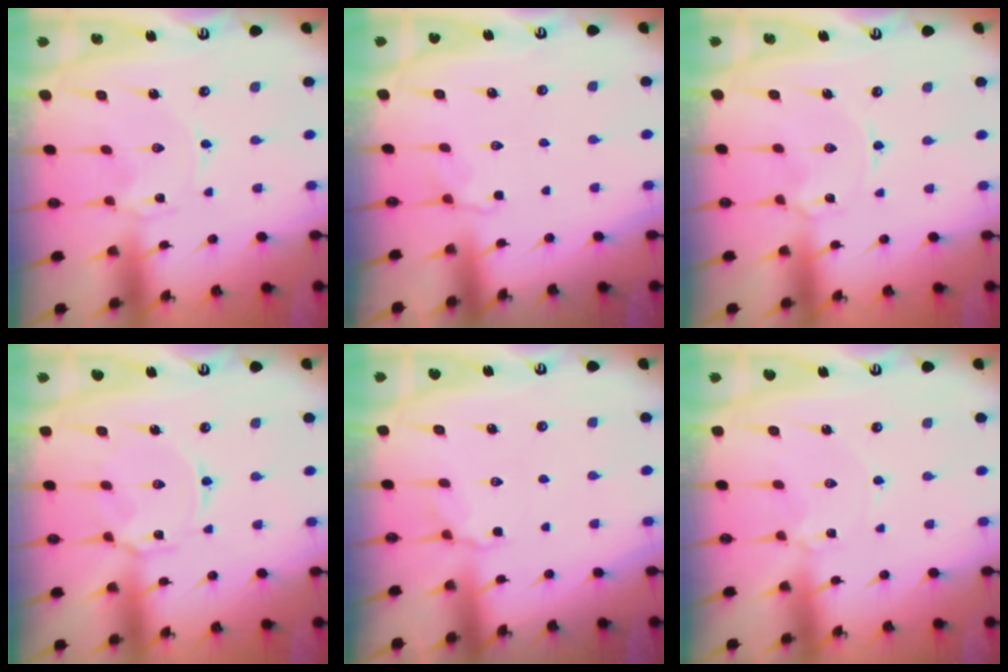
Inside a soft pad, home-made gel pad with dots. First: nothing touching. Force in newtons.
{"total": 2.2, "press": 1.5, "slide": 1.6}
{"total": 2.4, "press": 2.4, "slide": 0.1}
{"total": 5.7, "press": 5.6, "slide": 0.5}
{"total": 4.3, "press": 3.9, "slide": 1.8}
{"total": 1.4, "press": 1.3, "slide": 0.3}